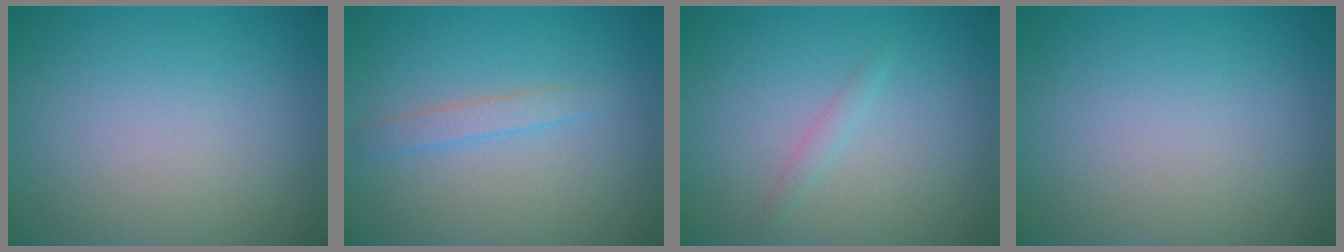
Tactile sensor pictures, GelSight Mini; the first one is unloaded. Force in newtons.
{"total": 1.4, "press": 1.4, "slide": 0.1}
{"total": 0.9, "press": 0.8, "slide": 0.0}
{"total": 0.0}